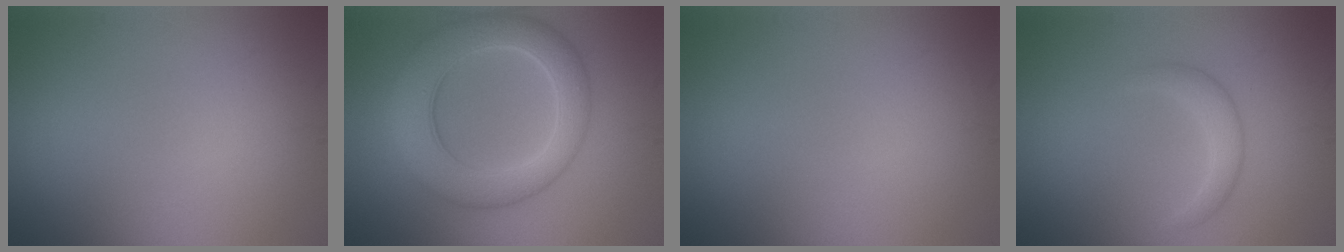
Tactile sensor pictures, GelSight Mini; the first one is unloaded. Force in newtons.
{"total": 7.5, "press": 7.5, "slide": 0.1}
{"total": 0.0}
{"total": 2.1, "press": 2.1, "slide": 0.1}